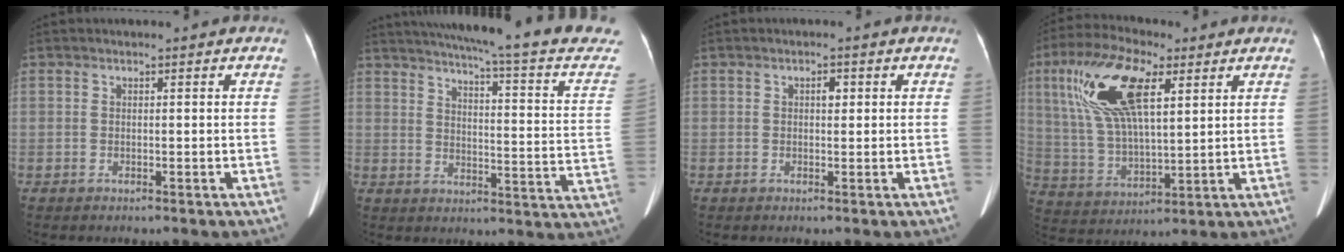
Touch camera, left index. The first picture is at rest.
{"total": 25.8, "force": [22.2, 0.8, 13.0], "torque": [-0.188, -0.059, 0.263]}
{"total": 1.4, "force": [0.4, 0.7, 1.1], "torque": [-0.016, 0.003, 0.005]}
{"total": 15.4, "force": [6.3, 5.2, 13.1], "torque": [-0.281, 0.021, 0.119]}